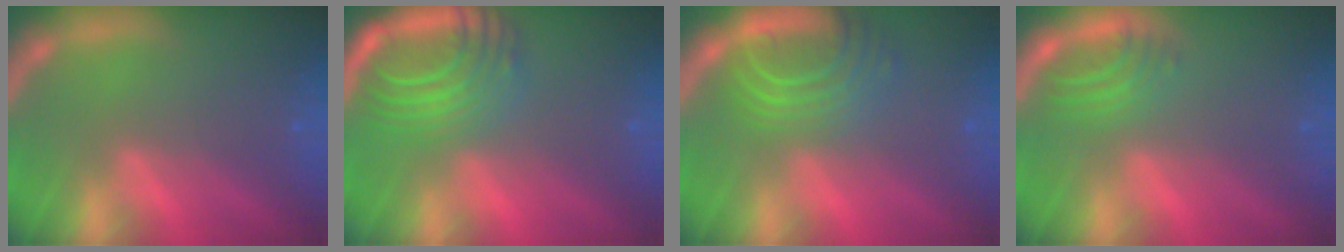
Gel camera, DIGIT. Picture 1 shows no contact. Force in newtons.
{"total": 9.0}
{"total": 7.0}
{"total": 2.9}